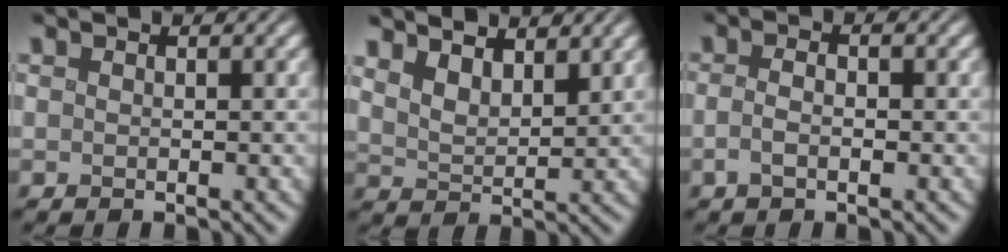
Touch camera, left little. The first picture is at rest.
{"total": 3.9, "force": [2.9, 1.5, 2.0], "torque": [-0.042, 0.007, 0.050]}
{"total": 1.2, "force": [-0.6, 0.2, 1.1], "torque": [-0.033, 0.001, -0.008]}